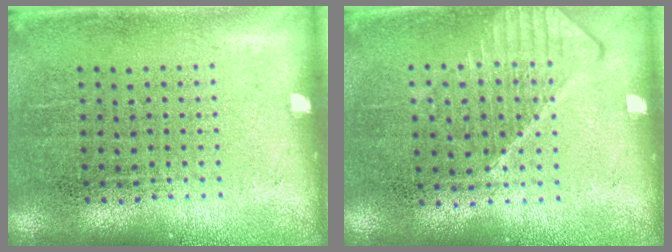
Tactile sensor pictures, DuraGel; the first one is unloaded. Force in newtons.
{"total": 1.2, "press": 1.2, "slide": 0.3}